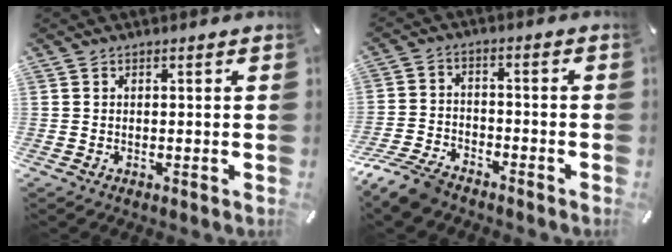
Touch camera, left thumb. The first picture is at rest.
{"total": 8.4, "force": [-7.1, 3.2, 3.2], "torque": [-0.074, 0.028, -0.140]}